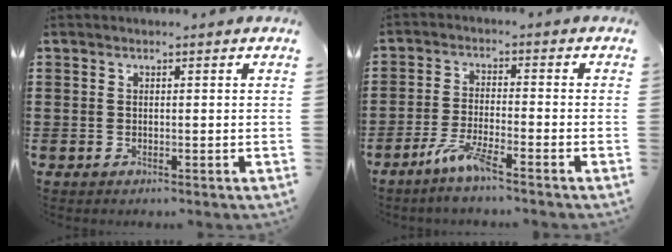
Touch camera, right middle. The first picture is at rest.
{"total": 5.4, "force": [-3.9, 0.3, 3.7], "torque": [-0.086, -0.010, -0.073]}